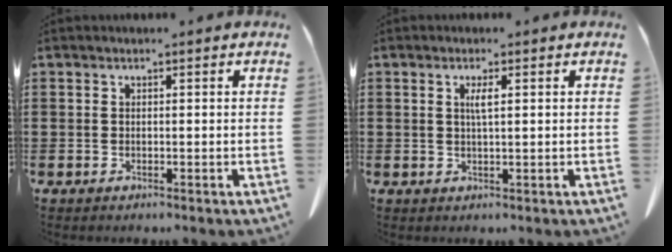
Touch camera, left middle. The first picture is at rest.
{"total": 2.0, "force": [0.6, 0.3, 1.9], "torque": [-0.039, 0.001, 0.009]}